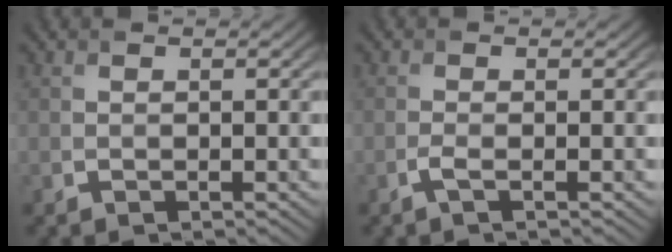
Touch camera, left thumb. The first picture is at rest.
{"total": 1.2, "force": [-0.6, 0.2, 1.1], "torque": [-0.025, 0.003, -0.015]}